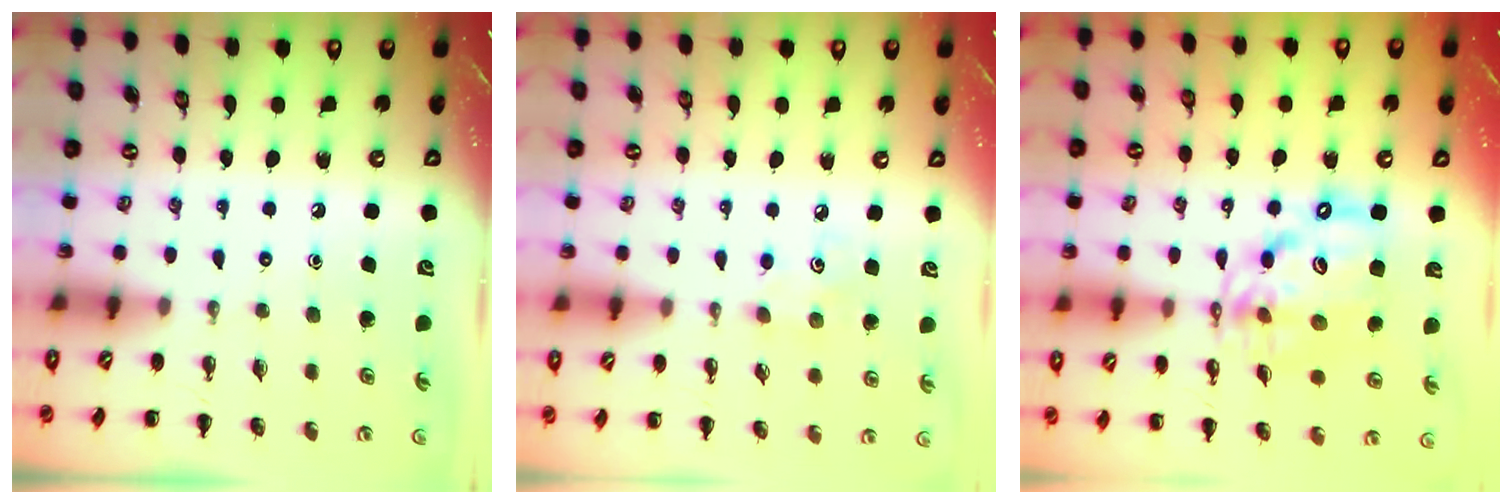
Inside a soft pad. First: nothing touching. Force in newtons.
{"total": 3.6, "press": 3.5, "slide": 0.9}
{"total": 14.2, "press": 13.8, "slide": 3.4}